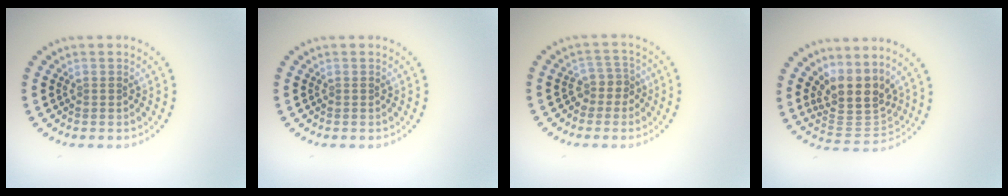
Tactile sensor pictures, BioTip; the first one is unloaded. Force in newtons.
{"total": 0.0}
{"total": 2.0, "press": 1.6, "slide": 1.2}
{"total": 4.3, "press": 3.4, "slide": 2.6}